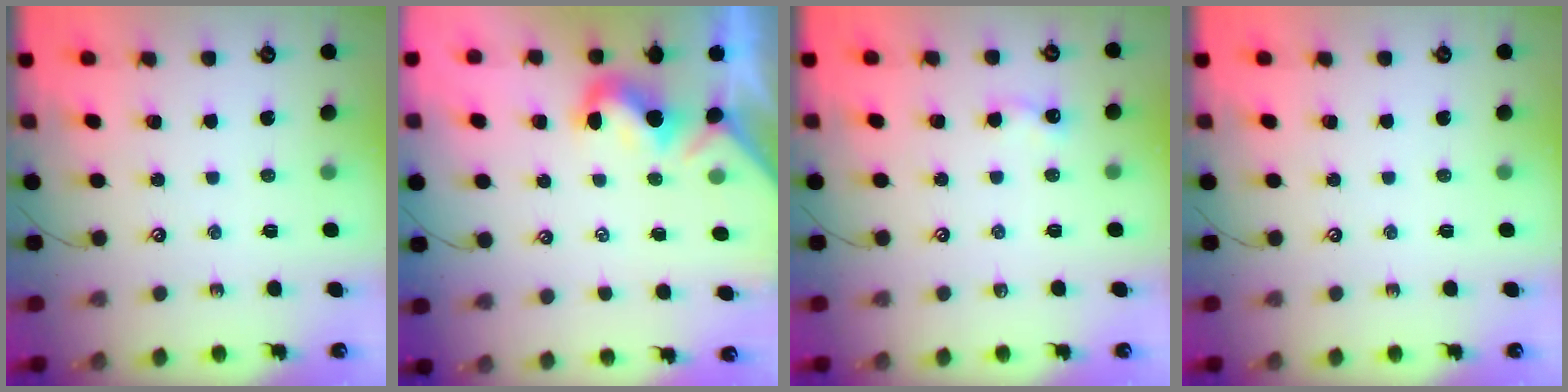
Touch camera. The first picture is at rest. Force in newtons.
{"total": 0.5, "press": 0.4, "slide": 0.4}
{"total": 4.5, "press": 4.5, "slide": 0.6}
{"total": 0.0}